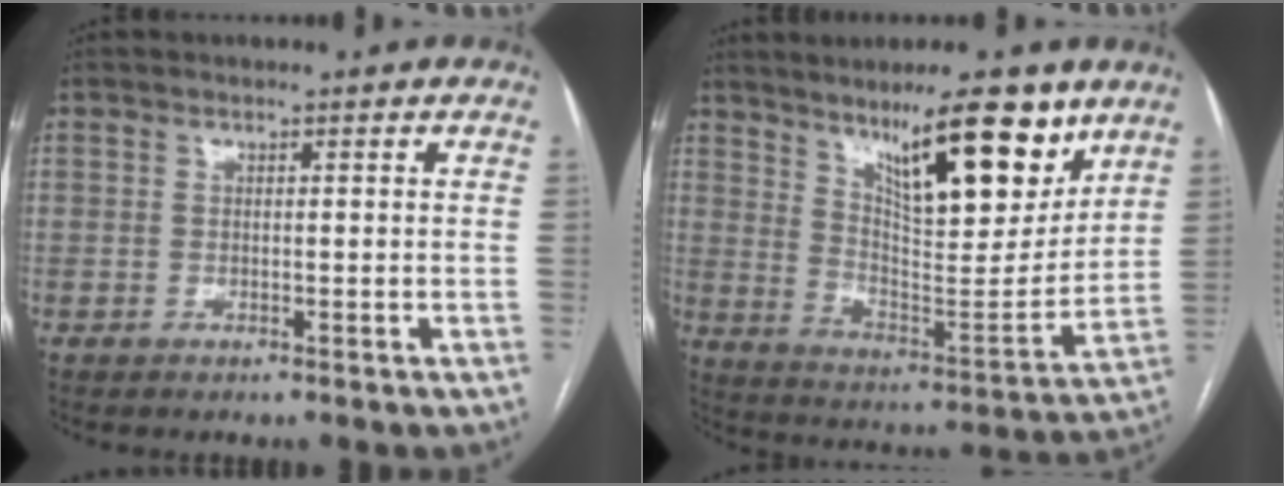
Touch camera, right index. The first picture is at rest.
{"total": 17.5, "force": [11.4, 3.5, 12.8], "torque": [-0.195, -0.017, 0.193]}